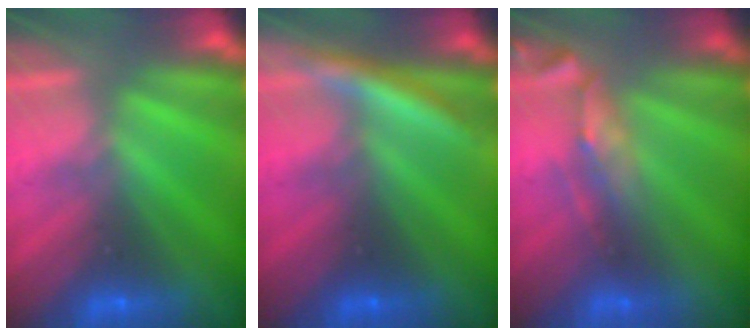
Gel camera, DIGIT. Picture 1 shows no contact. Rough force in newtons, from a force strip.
{"total": 3.4}
{"total": 2.8}